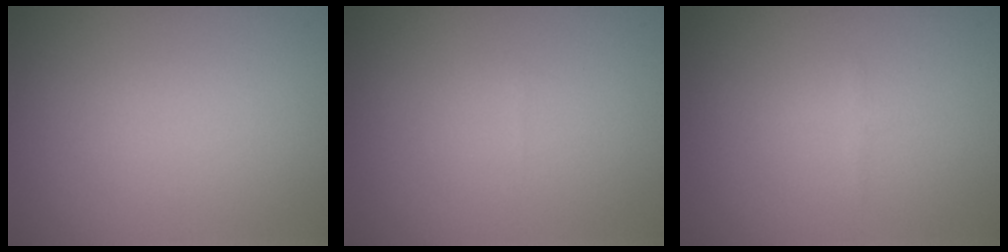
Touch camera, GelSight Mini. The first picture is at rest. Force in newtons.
{"total": 0.0}
{"total": 0.6, "press": 0.6, "slide": 0.0}